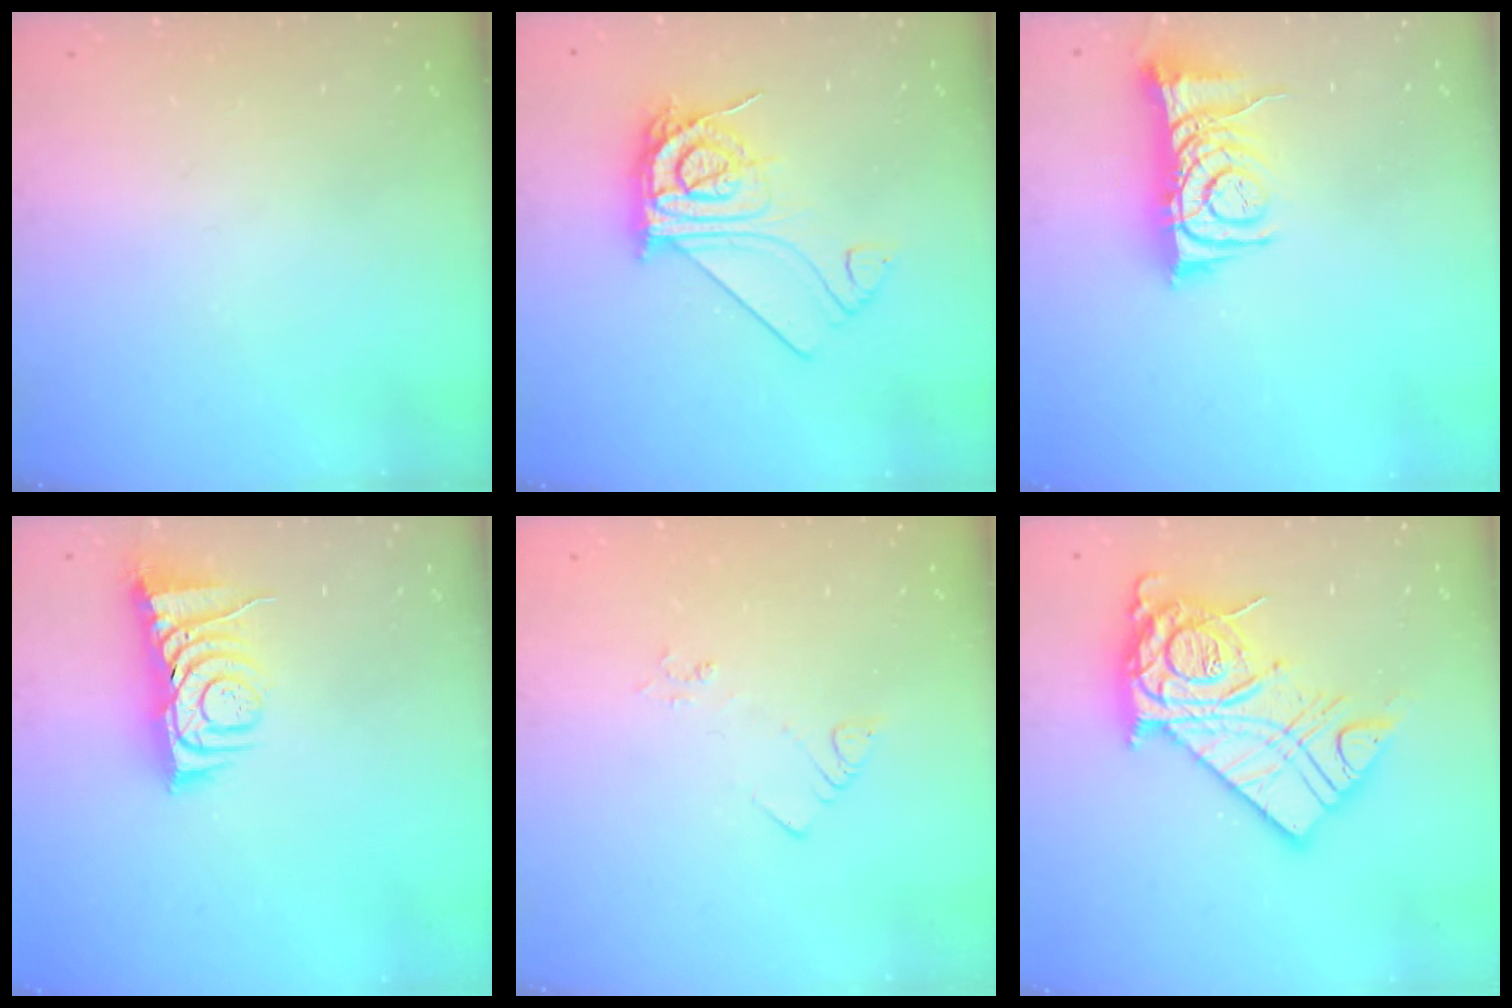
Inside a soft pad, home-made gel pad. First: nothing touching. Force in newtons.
{"total": 13.7, "press": 13.6, "slide": 1.2}
{"total": 8.2, "press": 8.2, "slide": 0.7}
{"total": 7.3, "press": 7.2, "slide": 0.8}
{"total": 2.4, "press": 2.4, "slide": 0.4}
{"total": 20.5, "press": 20.4, "slide": 2.0}